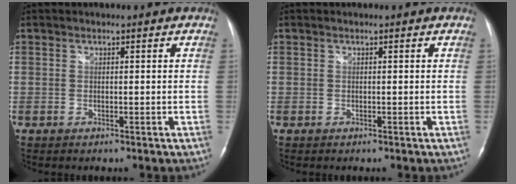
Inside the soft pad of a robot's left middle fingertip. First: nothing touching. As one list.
[{"total": 0.0}]